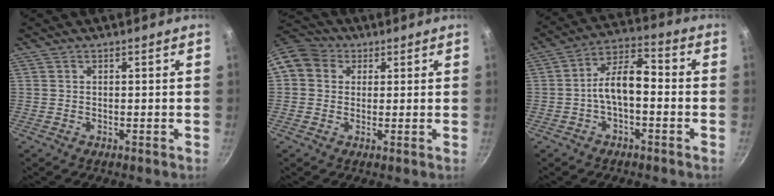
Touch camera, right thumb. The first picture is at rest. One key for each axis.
{"total": 11.7, "fx": 4.4, "fy": 9.5, "fz": 5.1, "tx": -0.095, "ty": 0.020, "tz": 0.073}
{"total": 8.9, "fx": -1.9, "fy": 4.3, "fz": 7.6, "tx": -0.120, "ty": 0.045, "tz": -0.043}